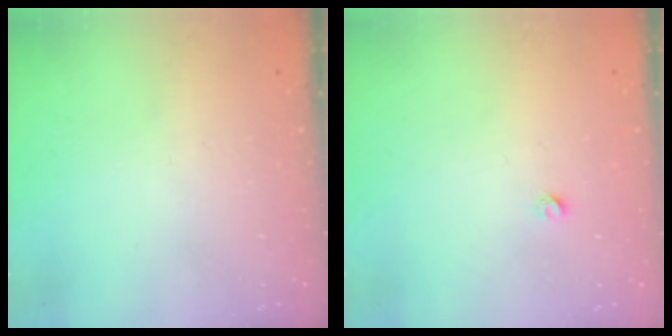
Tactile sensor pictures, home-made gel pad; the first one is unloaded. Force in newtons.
{"total": 1.9, "press": 1.9, "slide": 0.1}